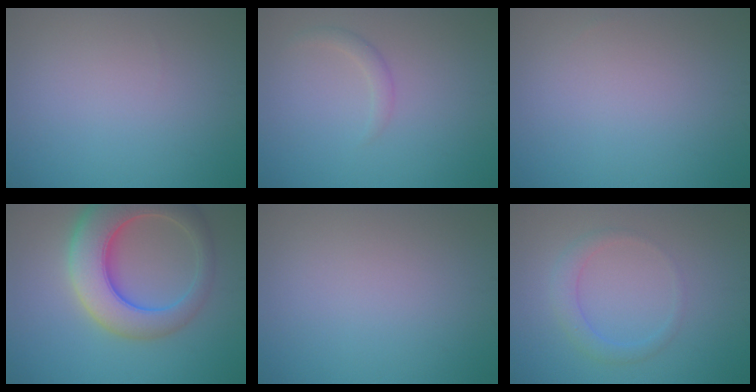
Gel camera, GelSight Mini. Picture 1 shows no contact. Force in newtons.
{"total": 1.3, "press": 1.3, "slide": 0.1}
{"total": 0.0}
{"total": 9.7, "press": 9.7, "slide": 0.6}
{"total": 0.0}
{"total": 2.2, "press": 2.2, "slide": 0.1}